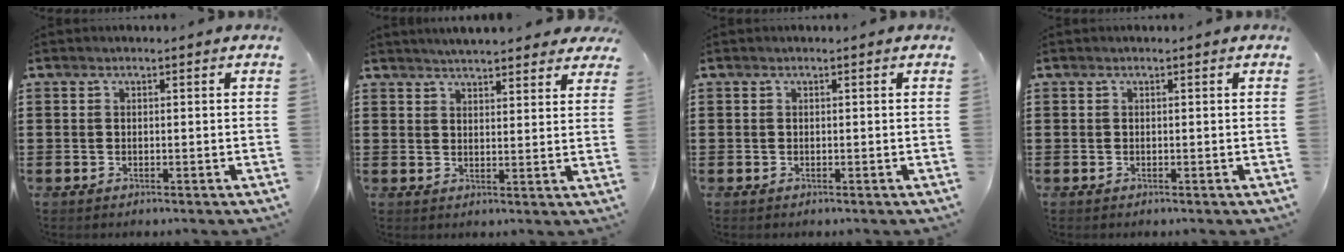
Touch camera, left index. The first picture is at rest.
{"total": 4.0, "force": [3.9, 0.4, 0.7], "torque": [-0.025, -0.009, 0.073]}
{"total": 0.0}
{"total": 0.0}